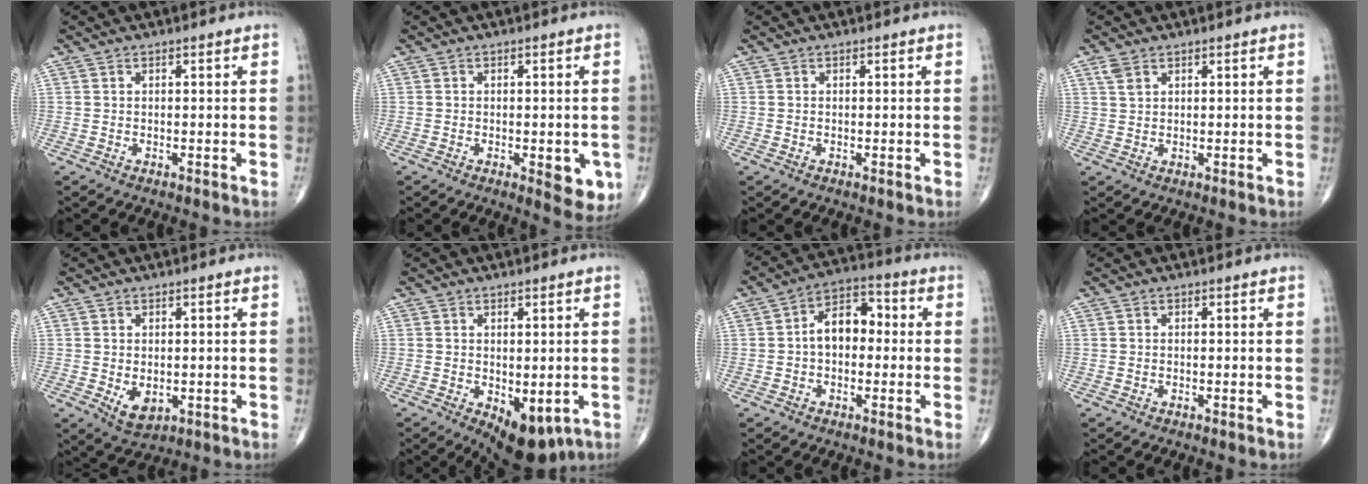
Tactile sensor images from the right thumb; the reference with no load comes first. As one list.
[{"total": 5.9, "force": [-1.6, 2.5, 5.1], "torque": [-0.044, -0.007, -0.016]}, {"total": 0.0}, {"total": 2.2, "force": [1.4, 1.2, 1.3], "torque": [-0.027, 0.003, 0.035]}, {"total": 4.7, "force": [-0.8, 3.0, 3.4], "torque": [-0.045, -0.010, 0.000]}, {"total": 9.0, "force": [-3.1, 4.7, 7.0], "torque": [-0.074, -0.004, -0.029]}, {"total": 8.7, "force": [-0.2, 5.7, 6.5], "torque": [-0.084, 0.034, -0.016]}, {"total": 0.0}]